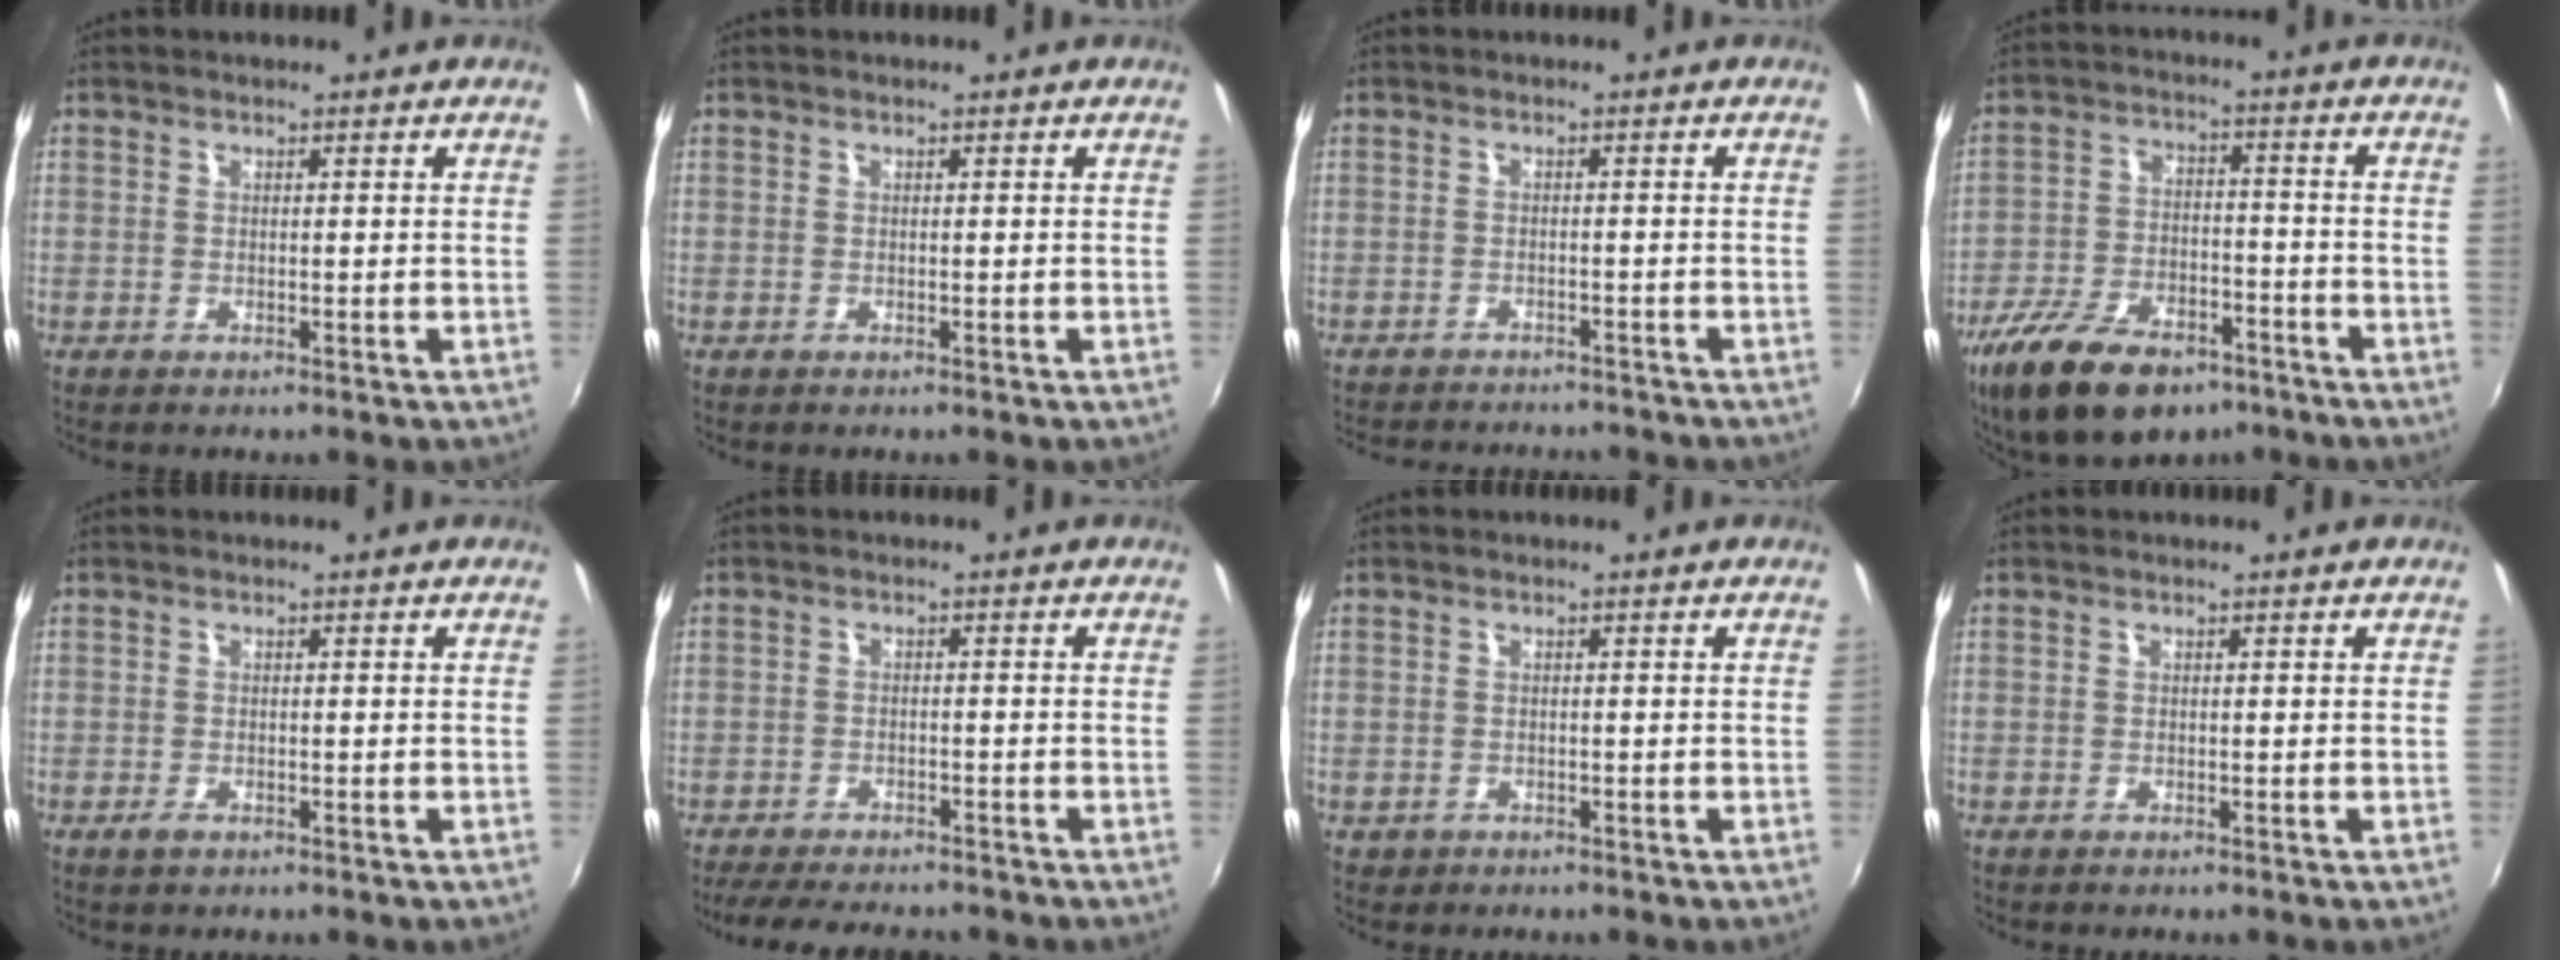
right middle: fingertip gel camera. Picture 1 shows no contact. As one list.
[{"total": 0.0}, {"total": 10.5, "force": [-9.5, 2.8, 3.5], "torque": [-0.083, -0.017, -0.133]}, {"total": 18.0, "force": [-12.1, 8.7, 10.2], "torque": [-0.218, -0.023, -0.200]}, {"total": 1.3, "force": [-0.9, 0.6, 0.8], "torque": [-0.016, -0.004, -0.017]}, {"total": 9.2, "force": [-8.1, 2.6, 3.5], "torque": [-0.091, -0.012, -0.125]}, {"total": 1.4, "force": [-0.7, 1.1, 0.3], "torque": [-0.011, -0.004, -0.008]}, {"total": 0.0}]